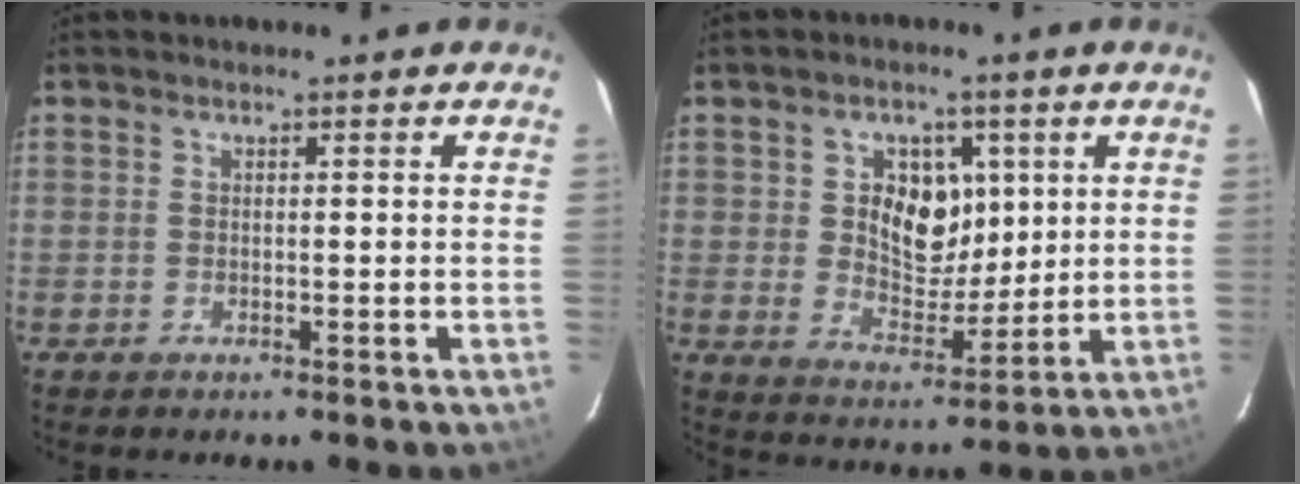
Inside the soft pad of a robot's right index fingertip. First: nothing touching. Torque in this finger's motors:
{"motor_torque": [0.65, 0.17, 0.26, 0.08]}